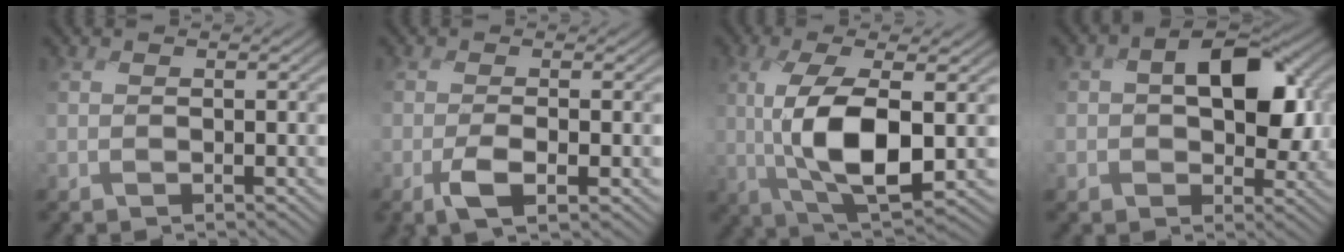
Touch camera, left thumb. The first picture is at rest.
{"total": 3.1, "force": [-1.6, 0.5, 2.6], "torque": [-0.057, -0.004, -0.035]}
{"total": 10.3, "force": [-0.3, 4.1, 9.5], "torque": [-0.195, -0.010, -0.004]}
{"total": 10.4, "force": [1.2, 7.0, 7.6], "torque": [-0.127, -0.006, 0.018]}